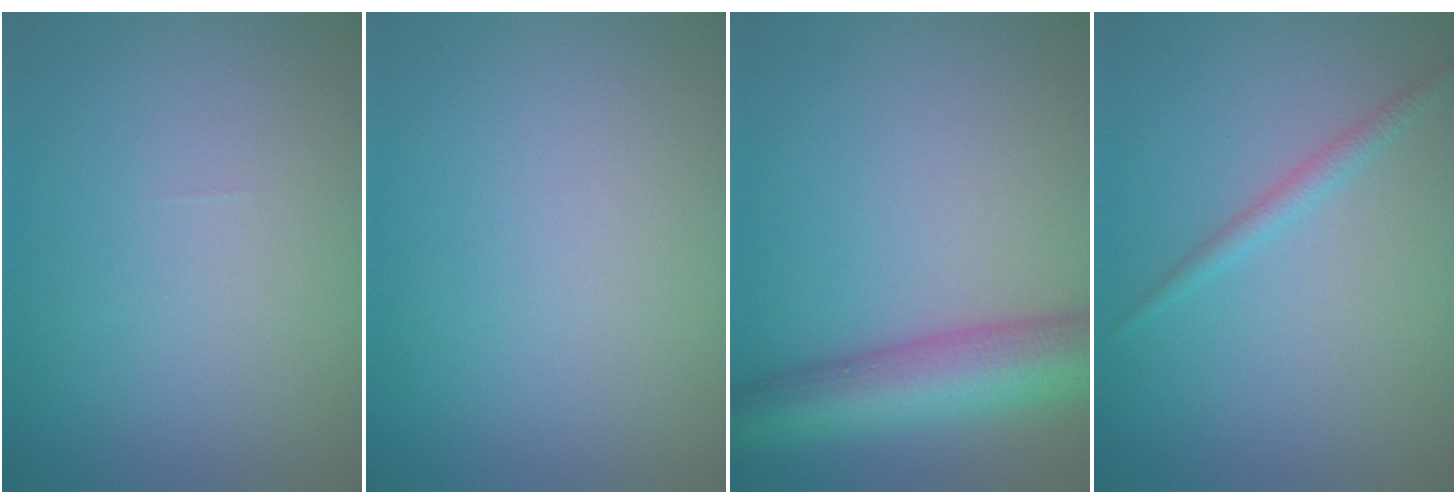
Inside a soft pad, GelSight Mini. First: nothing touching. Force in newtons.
{"total": 0.0}
{"total": 8.1, "press": 8.1, "slide": 0.3}
{"total": 1.3, "press": 1.3, "slide": 0.1}